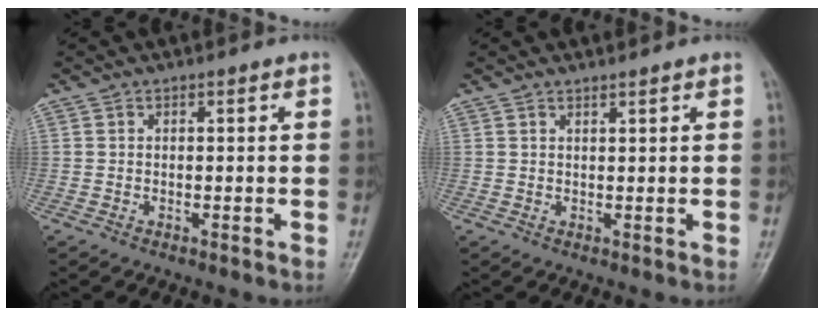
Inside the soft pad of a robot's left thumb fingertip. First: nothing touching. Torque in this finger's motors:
{"motor_torque": [-0.13, -0.30, 0.02, 0.04, -0.01]}